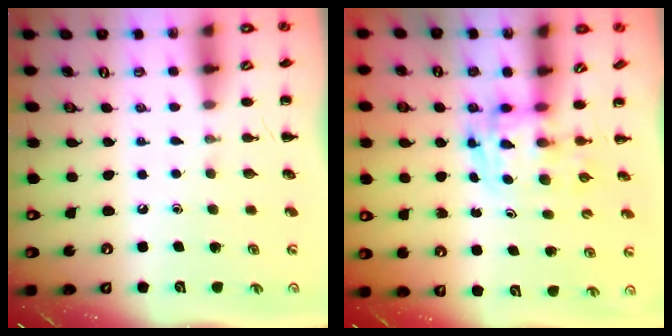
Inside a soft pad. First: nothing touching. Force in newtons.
{"total": 3.6, "press": 3.5, "slide": 0.6}